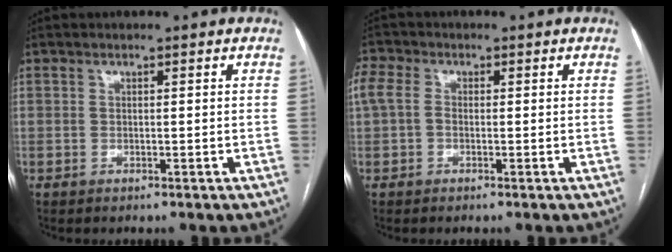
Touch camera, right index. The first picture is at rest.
{"total": 4.7, "force": [0.3, 3.5, 3.2], "torque": [-0.092, 0.022, 0.005]}